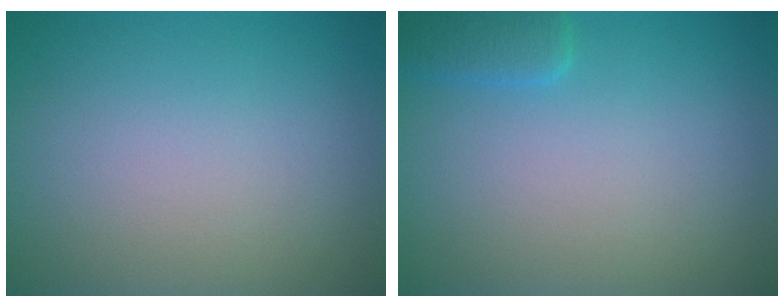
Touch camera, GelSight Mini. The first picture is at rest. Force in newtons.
{"total": 1.6, "press": 1.6, "slide": 0.1}